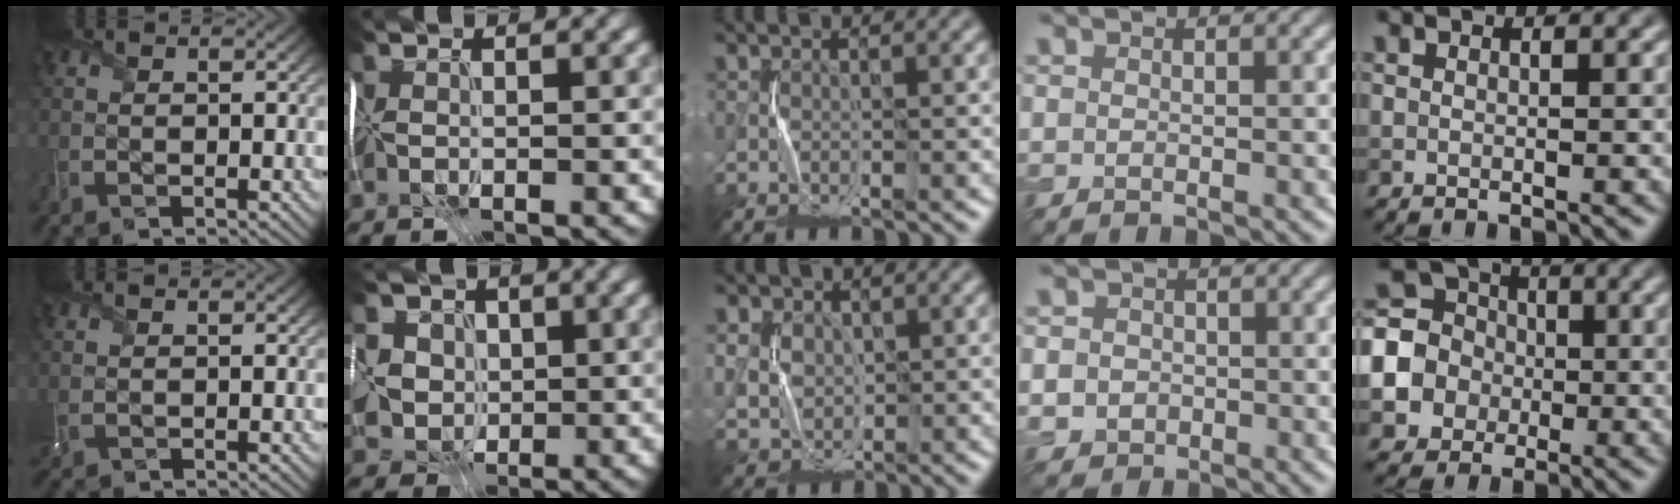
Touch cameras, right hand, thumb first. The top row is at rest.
{"thumb": {"total": 1.7, "force": [0.9, 0.6, 1.2], "torque": [-0.039, 0.005, 0.021]}, "index": {"total": 5.8, "force": [1.2, 5.0, 2.6], "torque": [-0.048, 0.022, -0.004]}, "middle": {"total": 5.3, "force": [1.6, 4.4, 2.4], "torque": [-0.056, 0.016, 0.018]}, "ring": {"total": 2.8, "force": [-0.3, 2.6, 0.9], "torque": [-0.006, 0.003, -0.016]}, "little": {"total": 7.2, "force": [-0.9, 6.6, 2.7], "torque": [-0.071, 0.009, -0.044]}}